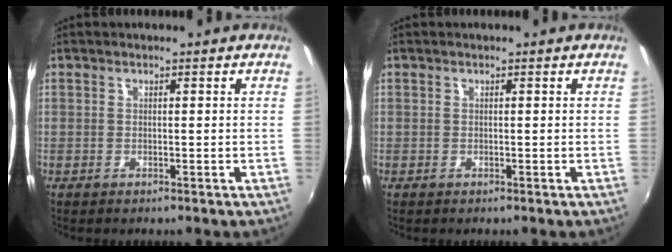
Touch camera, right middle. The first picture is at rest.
{"total": 0.0}